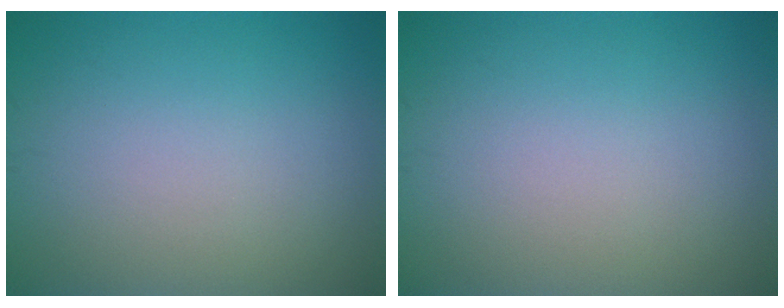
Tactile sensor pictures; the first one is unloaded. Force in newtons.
{"total": 0.0}